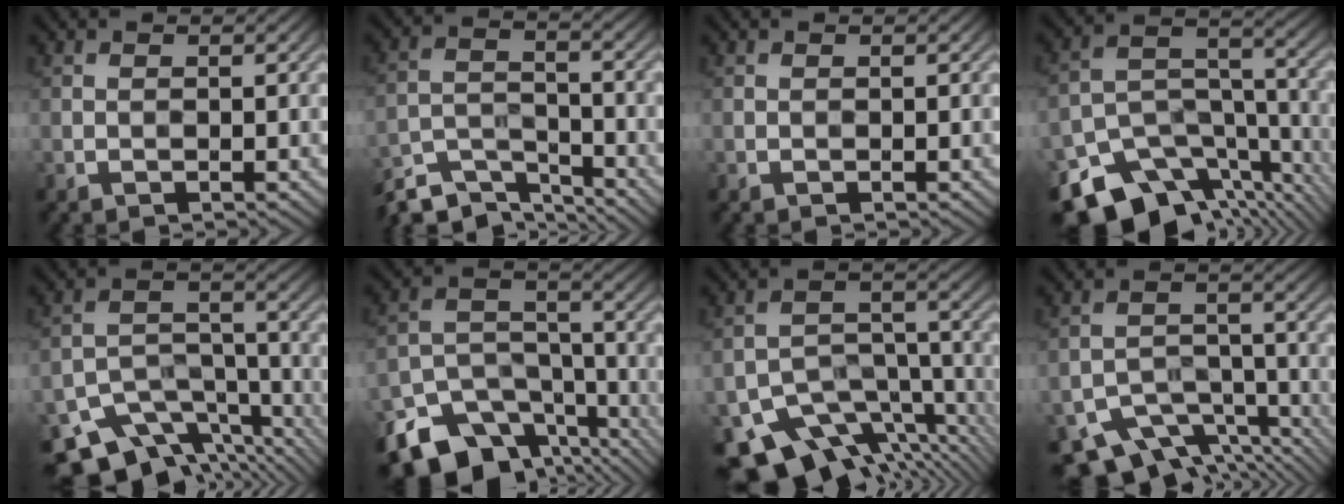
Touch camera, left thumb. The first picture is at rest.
{"total": 8.2, "force": [-6.9, 2.6, 3.5], "torque": [-0.076, -0.012, -0.138]}
{"total": 0.0}
{"total": 15.4, "force": [-10.8, 8.0, 7.6], "torque": [-0.175, -0.034, -0.154]}
{"total": 12.6, "force": [-9.6, 5.9, 5.6], "torque": [-0.108, -0.013, -0.145]}
{"total": 15.6, "force": [-11.1, 9.1, 6.2], "torque": [-0.149, -0.046, -0.160]}
{"total": 13.4, "force": [-9.3, 6.5, 7.0], "torque": [-0.140, -0.027, -0.133]}
{"total": 10.5, "force": [-8.2, 4.8, 4.4], "torque": [-0.074, -0.015, -0.125]}